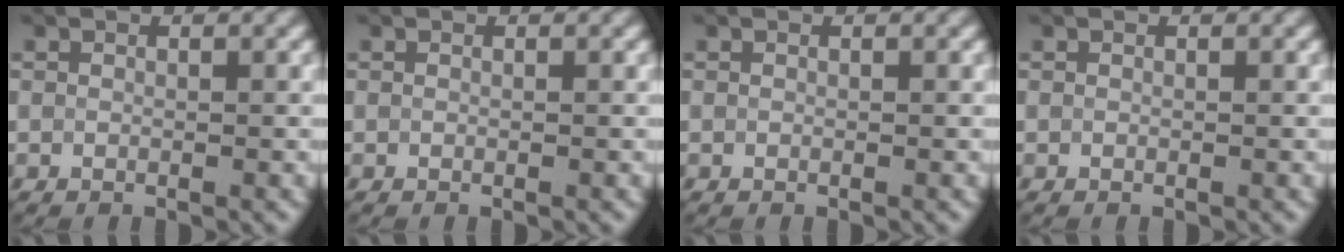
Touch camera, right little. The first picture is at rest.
{"total": 0.0}
{"total": 0.0}
{"total": 0.0}